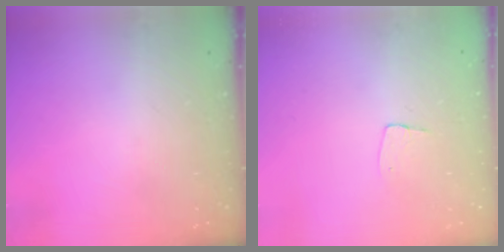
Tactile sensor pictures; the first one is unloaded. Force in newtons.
{"total": 4.1, "press": 4.1, "slide": 0.3}